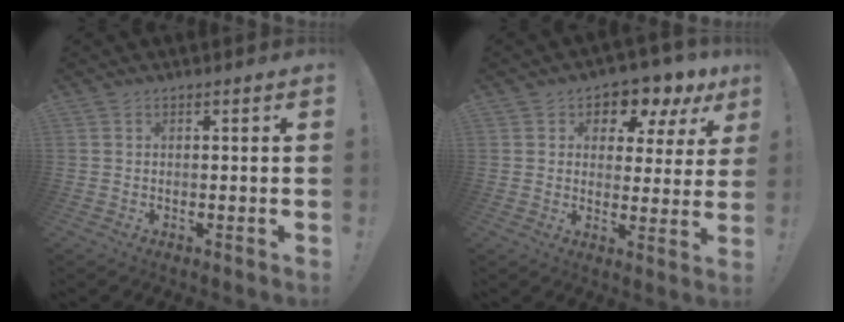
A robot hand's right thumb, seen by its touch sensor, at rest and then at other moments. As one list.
[{"total": 6.3, "force": [4.6, 3.7, 2.0], "torque": [-0.021, -0.046, 0.082]}]